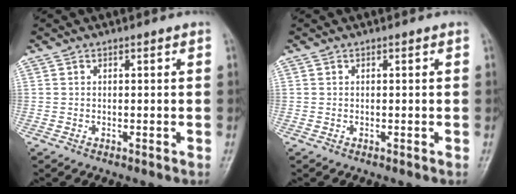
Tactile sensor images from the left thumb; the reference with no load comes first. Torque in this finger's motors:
{"motor_torque": [0.00, 0.00, 0.01, -0.12, 0.00]}